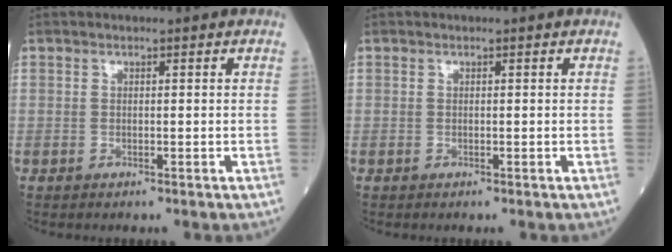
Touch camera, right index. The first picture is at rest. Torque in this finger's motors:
{"motor_torque": [0.01, 0.01, 0.00, 0.00]}